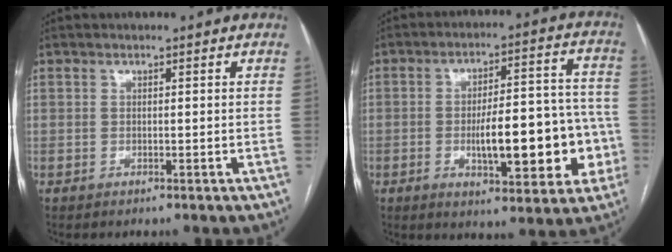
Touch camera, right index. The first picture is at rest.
{"total": 16.0, "force": [-3.8, 5.1, 14.7], "torque": [-0.197, 0.032, -0.043]}